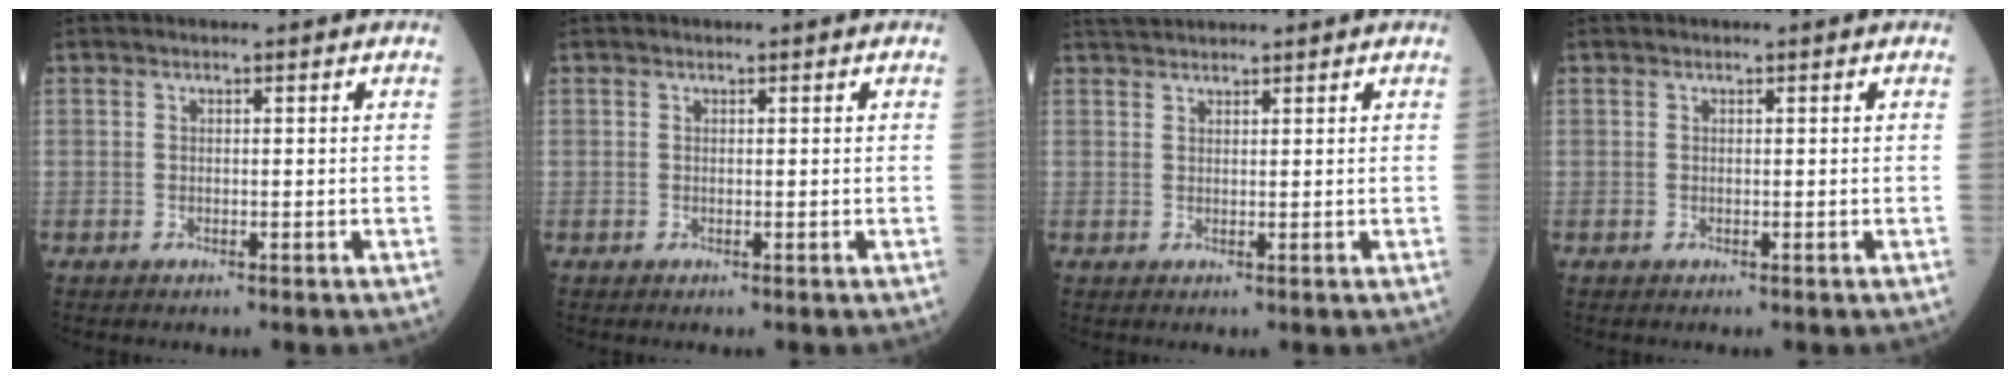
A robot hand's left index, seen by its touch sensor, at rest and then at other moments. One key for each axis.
{"total": 0.0}
{"total": 3.3, "fx": 3.2, "fy": 0.1, "fz": 0.8, "tx": -0.018, "ty": 0.031, "tz": 0.062}
{"total": 0.0}